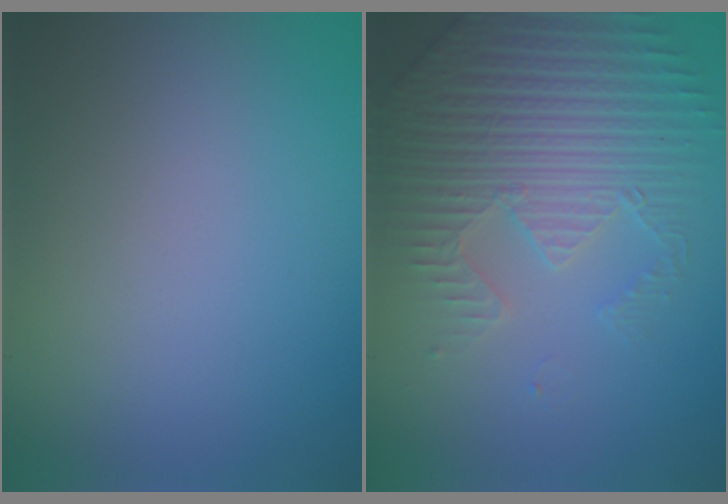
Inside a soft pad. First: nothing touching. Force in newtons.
{"total": 5.0, "press": 4.6, "slide": 1.9}